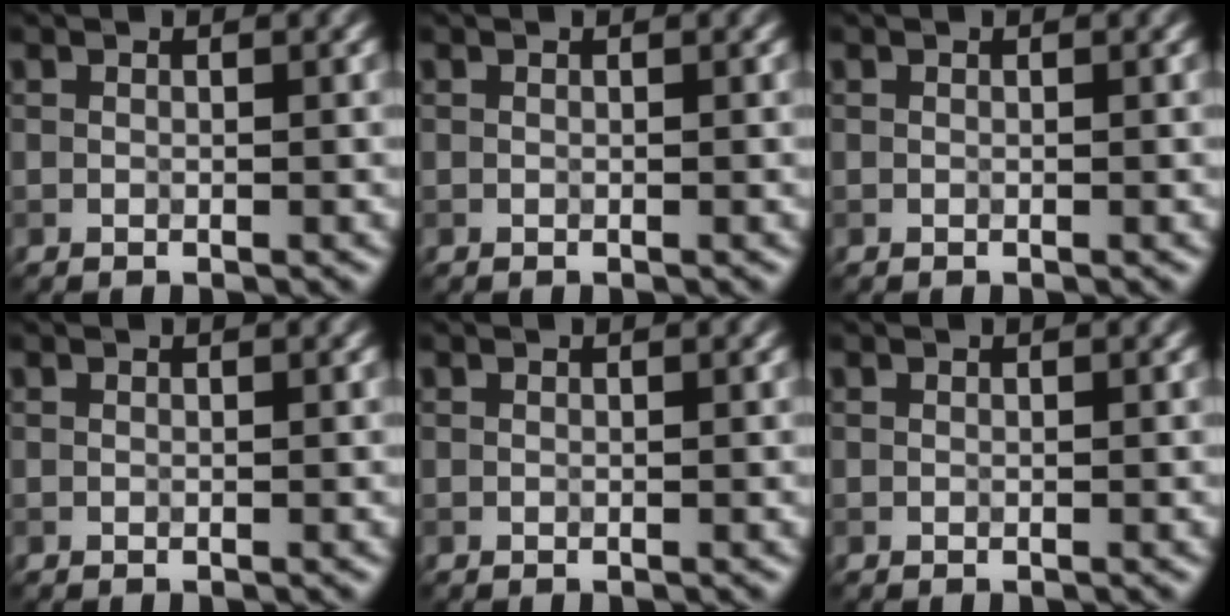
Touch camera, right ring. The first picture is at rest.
{"total": 0.0}
{"total": 0.0}
{"total": 0.0}
{"total": 0.0}
{"total": 0.0}